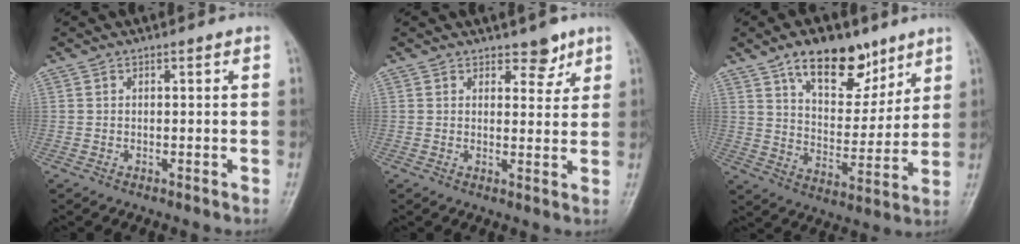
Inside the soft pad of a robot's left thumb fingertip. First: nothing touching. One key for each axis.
{"total": 3.9, "fx": 2.8, "fy": 2.0, "fz": 1.8, "tx": 0.001, "ty": -0.017, "tz": 0.038}
{"total": 14.8, "fx": 9.4, "fy": 7.7, "fz": 8.4, "tx": -0.084, "ty": -0.055, "tz": 0.158}